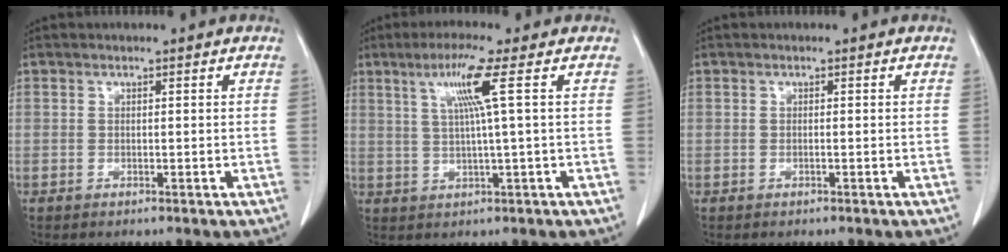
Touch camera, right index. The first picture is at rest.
{"total": 6.3, "force": [2.2, -1.5, 5.7], "torque": [-0.115, 0.004, 0.046]}
{"total": 0.0}